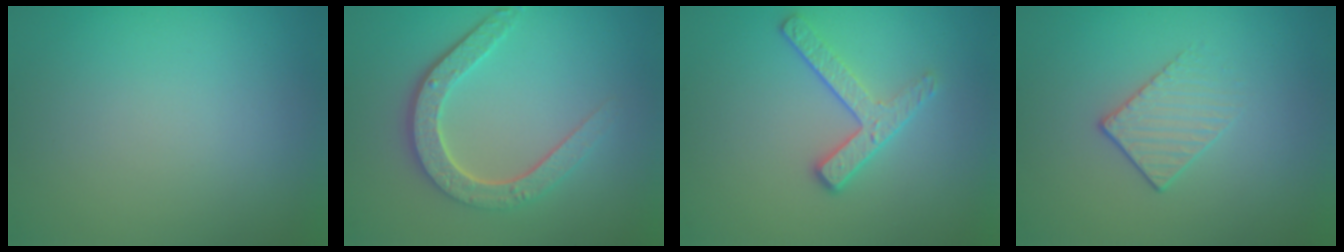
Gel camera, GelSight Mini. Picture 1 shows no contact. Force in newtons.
{"total": 4.7, "press": 3.6, "slide": 3.0}
{"total": 2.8, "press": 2.4, "slide": 1.4}
{"total": 1.6, "press": 1.1, "slide": 1.1}